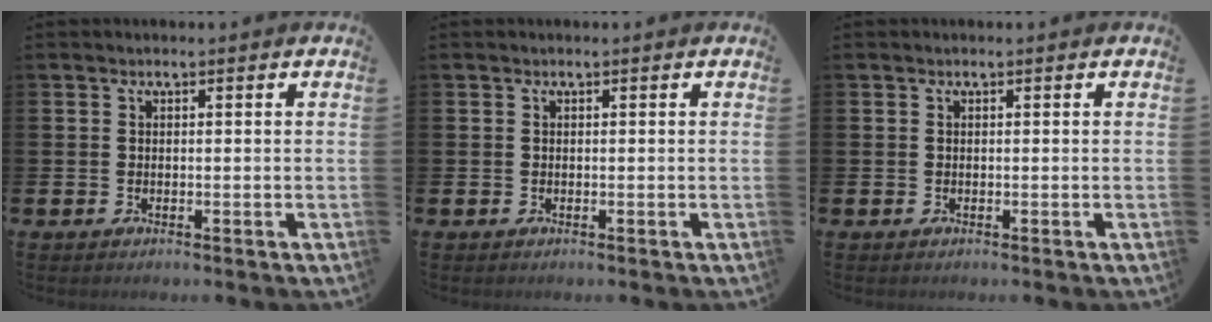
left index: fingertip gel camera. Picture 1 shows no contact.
{"total": 0.0}
{"total": 0.0}